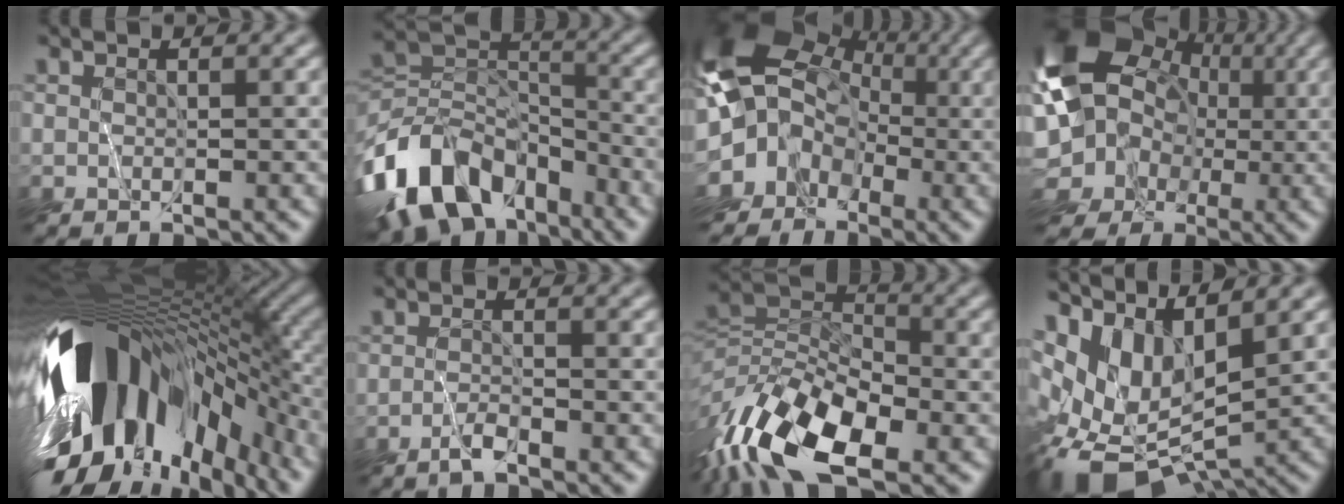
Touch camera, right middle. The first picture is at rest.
{"total": 12.8, "force": [-8.3, 7.3, 6.5], "torque": [-0.137, 0.015, -0.161]}
{"total": 13.1, "force": [-2.2, 11.8, 5.3], "torque": [-0.105, 0.007, -0.073]}
{"total": 13.5, "force": [-0.6, 11.6, 6.7], "torque": [-0.140, 0.016, -0.046]}
{"total": 17.3, "force": [-5.0, 8.9, 13.9], "torque": [-0.263, -0.028, -0.081]}
{"total": 1.6, "force": [-1.5, -0.1, 0.6], "torque": [-0.016, 0.001, -0.034]}
{"total": 11.6, "force": [-6.1, 5.6, 8.2], "torque": [-0.162, 0.004, -0.125]}
{"total": 9.3, "force": [-0.1, 5.3, 7.6], "torque": [-0.156, -0.008, 0.008]}